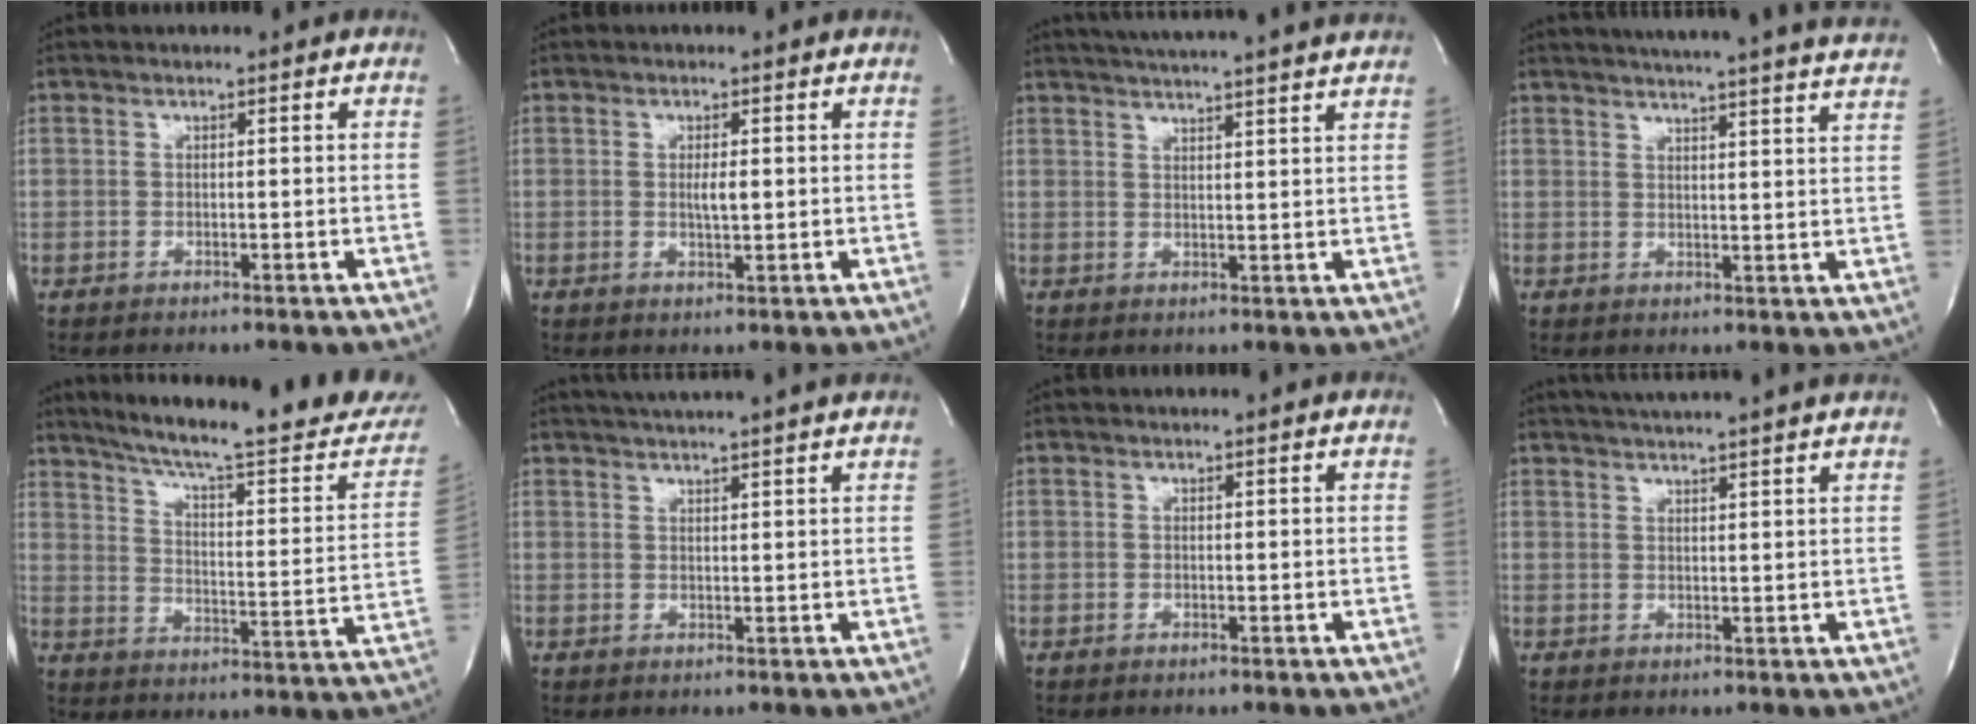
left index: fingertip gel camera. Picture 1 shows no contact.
{"total": 2.1, "force": [0.2, 0.4, 2.1], "torque": [-0.039, -0.002, 0.005]}
{"total": 17.3, "force": [15.7, -0.3, 7.2], "torque": [-0.122, 0.004, 0.203]}
{"total": 23.3, "force": [21.5, 0.0, 8.9], "torque": [-0.139, -0.034, 0.257]}
{"total": 26.5, "force": [23.2, 2.6, 12.5], "torque": [-0.191, -0.063, 0.299]}
{"total": 11.0, "force": [9.8, -0.5, 4.9], "torque": [-0.083, 0.024, 0.123]}
{"total": 1.3, "force": [1.2, -0.1, 0.3], "torque": [-0.011, 0.004, 0.013]}
{"total": 12.8, "force": [11.5, -0.4, 5.6], "torque": [-0.097, 0.019, 0.147]}